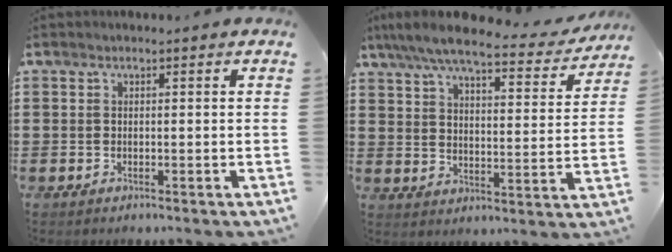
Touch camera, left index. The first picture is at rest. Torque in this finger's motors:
{"motor_torque": [2.14, 0.00, 0.66, 0.21]}